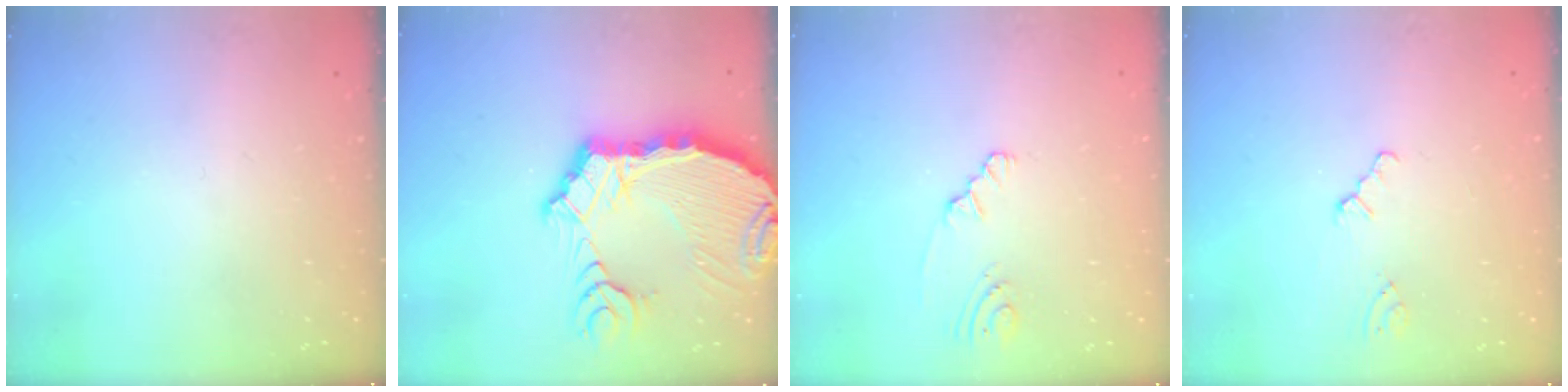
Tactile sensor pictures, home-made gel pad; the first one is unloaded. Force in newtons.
{"total": 16.2, "press": 16.0, "slide": 2.4}
{"total": 1.6, "press": 1.6, "slide": 0.3}
{"total": 0.0}